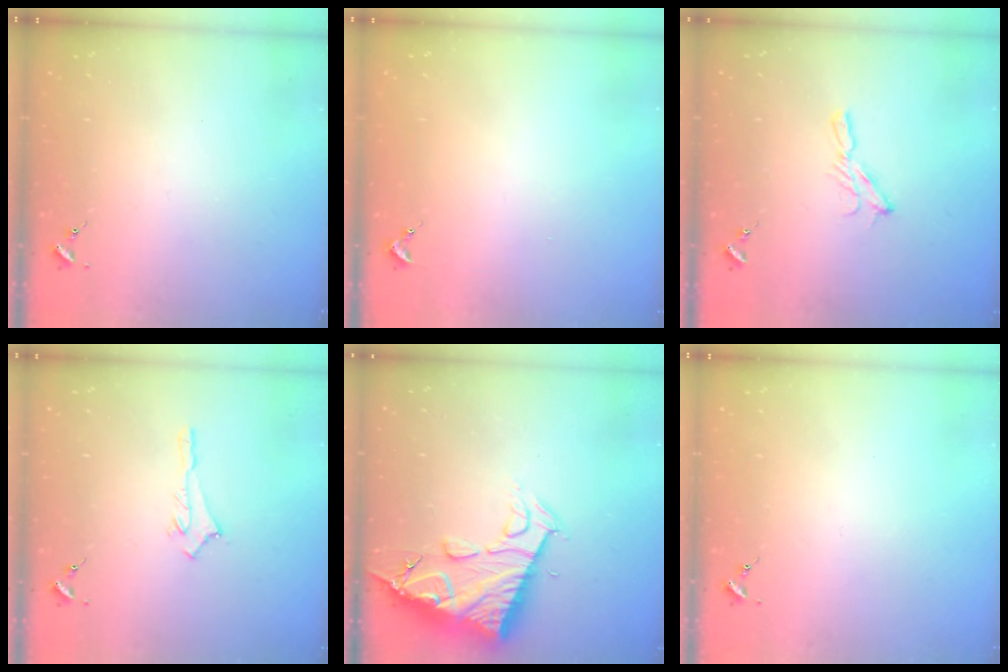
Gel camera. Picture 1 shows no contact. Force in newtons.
{"total": 0.9, "press": 0.9, "slide": 0.1}
{"total": 6.2, "press": 6.2, "slide": 0.2}
{"total": 3.0, "press": 3.0, "slide": 0.2}
{"total": 13.5, "press": 13.4, "slide": 1.3}
{"total": 0.0}